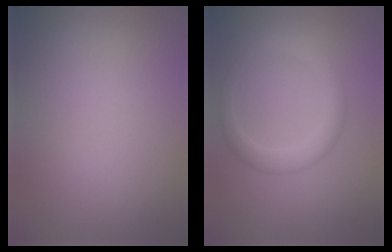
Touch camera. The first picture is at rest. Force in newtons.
{"total": 2.7, "press": 2.7, "slide": 0.1}